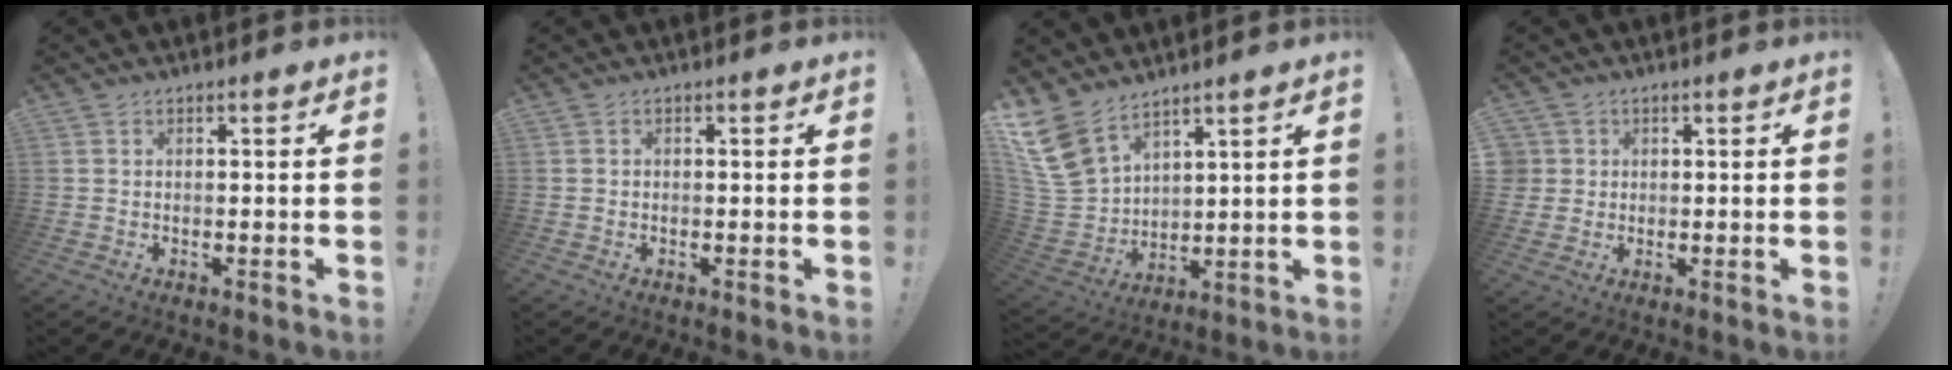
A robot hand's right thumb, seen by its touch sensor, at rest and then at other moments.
{"total": 0.7, "force": [-0.4, 0.5, 0.2], "torque": [-0.007, 0.004, -0.006]}
{"total": 12.4, "force": [9.2, 6.5, 5.3], "torque": [-0.121, -0.061, 0.178]}
{"total": 3.5, "force": [1.0, 3.4, 0.5], "torque": [-0.018, 0.005, 0.021]}